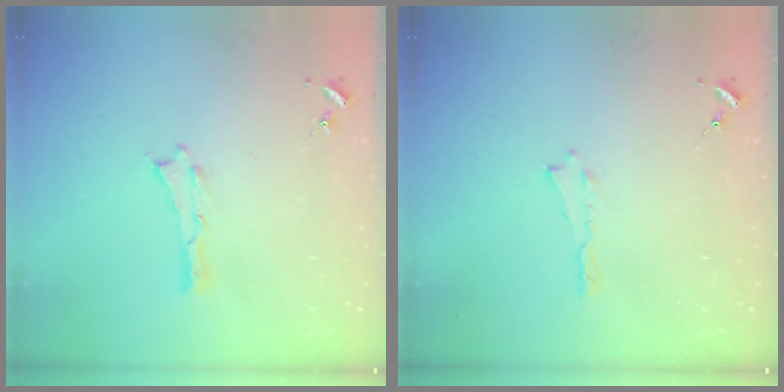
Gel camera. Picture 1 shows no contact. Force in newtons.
{"total": 0.0}